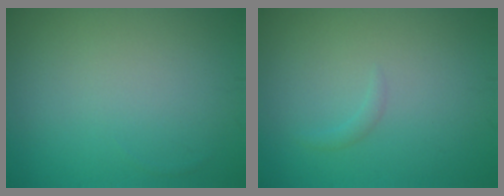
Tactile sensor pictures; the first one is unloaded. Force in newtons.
{"total": 0.6, "press": 0.6, "slide": 0.1}